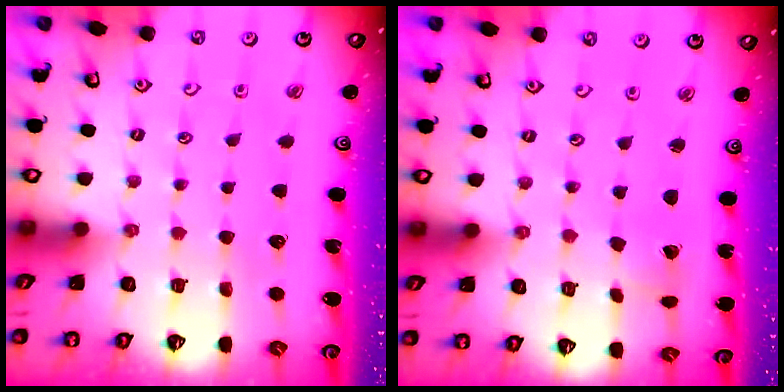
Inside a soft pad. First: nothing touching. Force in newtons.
{"total": 1.3, "press": 1.3, "slide": 0.1}